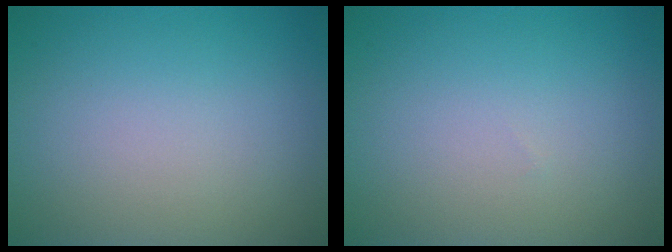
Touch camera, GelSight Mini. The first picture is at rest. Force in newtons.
{"total": 0.0}